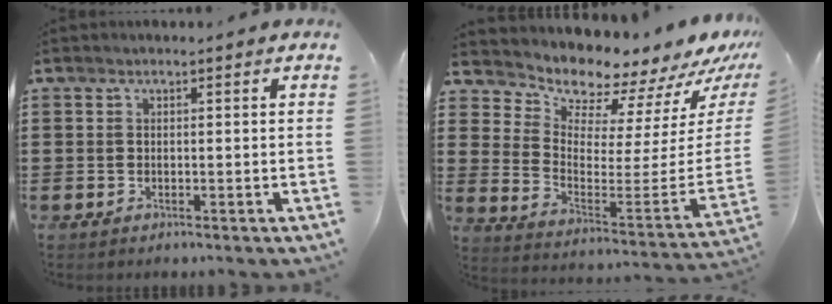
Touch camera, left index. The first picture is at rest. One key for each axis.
{"total": 7.5, "fx": 7.5, "fy": 0.9, "fz": -0.1, "tx": -0.026, "ty": -0.094, "tz": 0.124}